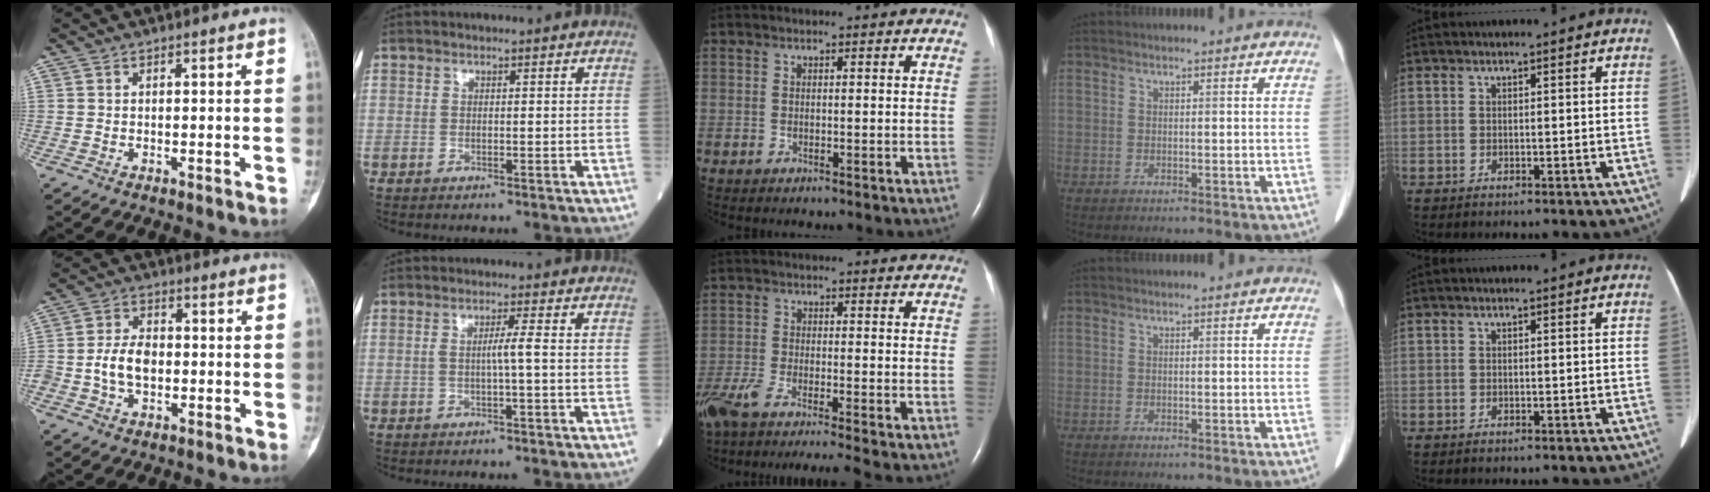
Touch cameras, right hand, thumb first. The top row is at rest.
{"thumb": {"total": 7.1, "force": [-1.4, 4.7, 5.1], "torque": [-0.089, 0.018, -0.029]}, "index": {"total": 2.1, "force": [-0.4, -0.6, 2.0], "torque": [-0.038, 0.002, -0.007]}, "middle": {"total": 11.6, "force": [-9.7, -0.3, 6.3], "torque": [-0.105, -0.029, -0.162]}}